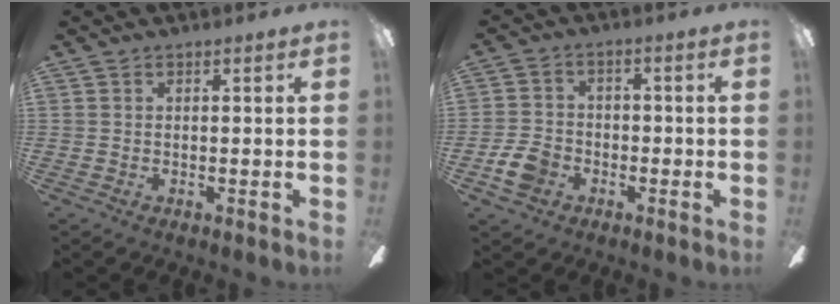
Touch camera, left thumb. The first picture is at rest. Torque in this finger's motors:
{"motor_torque": [-0.02, 0.02, -0.01, 0.00, 0.00]}